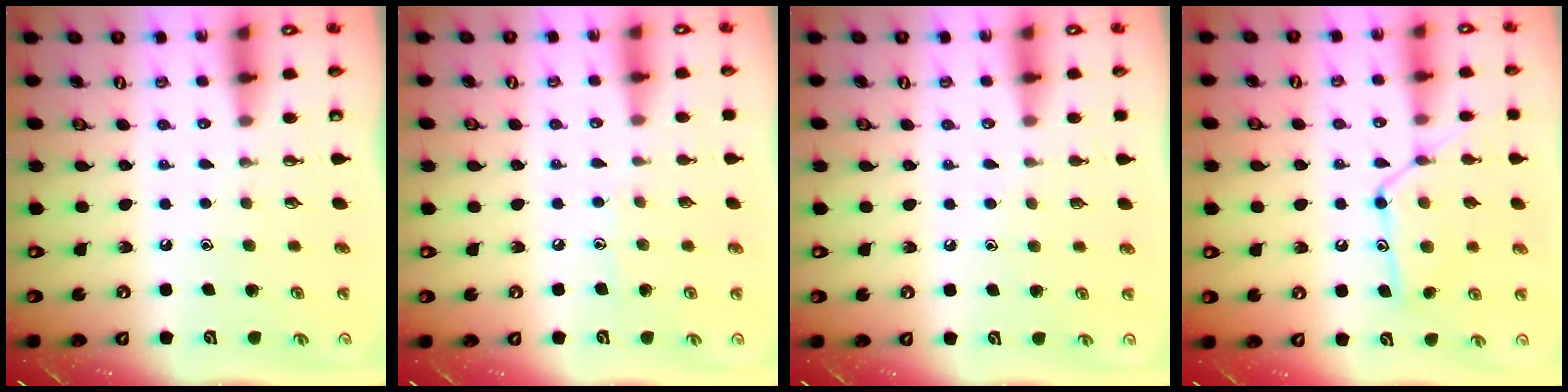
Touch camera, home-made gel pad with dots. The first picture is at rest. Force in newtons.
{"total": 4.6, "press": 4.5, "slide": 0.5}
{"total": 3.9, "press": 3.9, "slide": 0.4}
{"total": 12.7, "press": 12.7, "slide": 0.7}